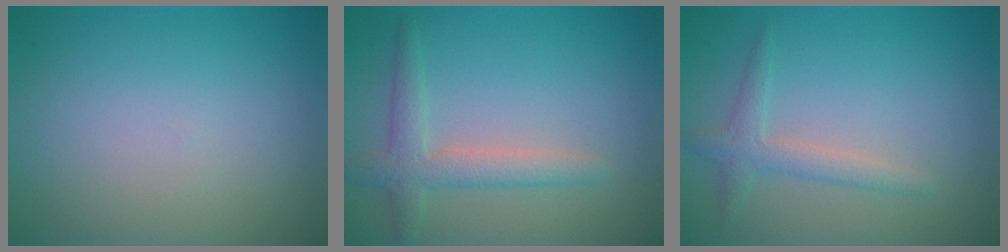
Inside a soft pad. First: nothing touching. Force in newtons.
{"total": 3.0, "press": 3.0, "slide": 0.1}
{"total": 2.1, "press": 2.1, "slide": 0.1}